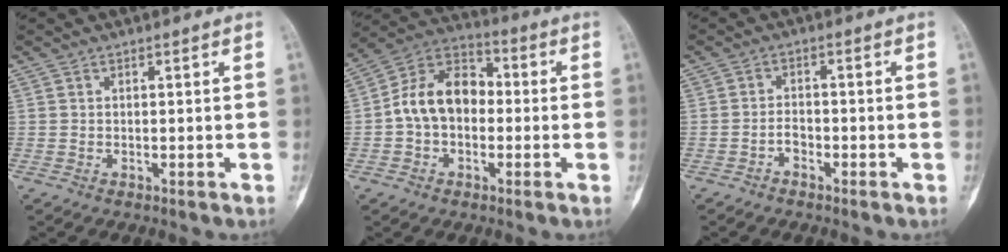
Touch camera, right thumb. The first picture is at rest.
{"total": 12.4, "force": [-0.8, 9.0, 8.6], "torque": [-0.126, 0.041, -0.028]}
{"total": 2.0, "force": [-1.4, 1.2, 0.8], "torque": [-0.004, 0.013, -0.028]}